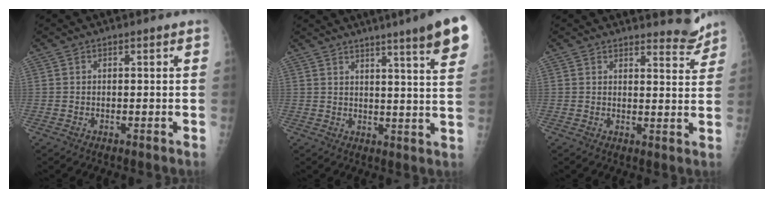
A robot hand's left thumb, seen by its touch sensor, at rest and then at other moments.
{"total": 13.3, "force": [8.6, 0.3, 10.2], "torque": [-0.125, -0.035, 0.093]}
{"total": 4.3, "force": [4.2, 0.7, 0.4], "torque": [0.007, -0.045, 0.047]}